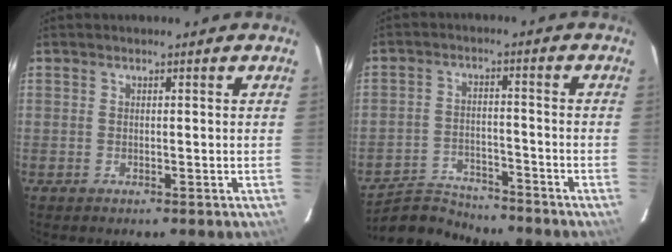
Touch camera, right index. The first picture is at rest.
{"total": 8.6, "force": [-8.2, 2.2, 0.6], "torque": [-0.041, 0.009, -0.139]}